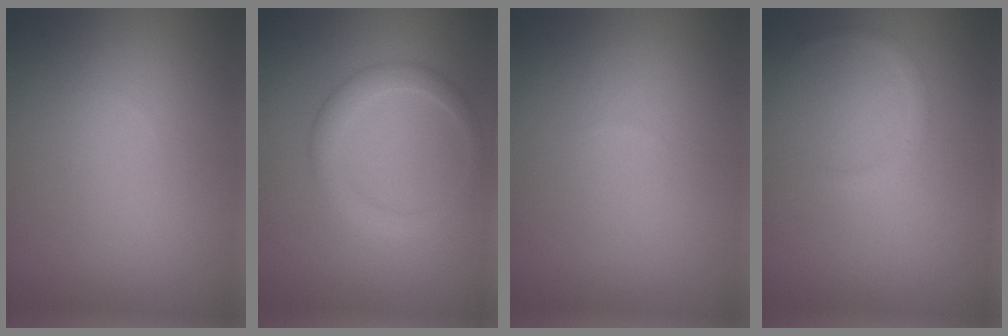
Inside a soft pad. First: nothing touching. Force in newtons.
{"total": 2.6, "press": 2.6, "slide": 0.3}
{"total": 0.0}
{"total": 0.8, "press": 0.8, "slide": 0.1}